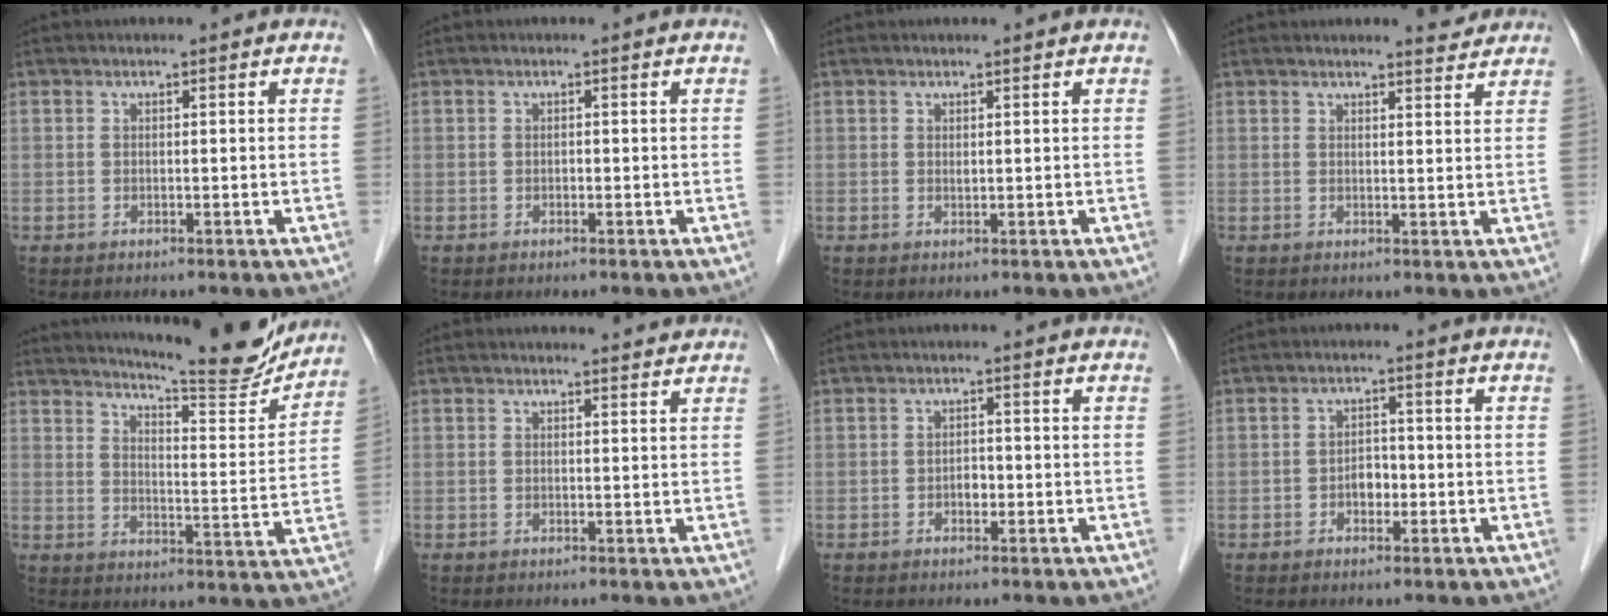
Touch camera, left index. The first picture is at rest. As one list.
[{"total": 0.0}, {"total": 0.7, "force": [0.5, 0.1, 0.4], "torque": [-0.011, -0.001, 0.009]}, {"total": 2.9, "force": [2.9, 0.3, 0.5], "torque": [-0.012, -0.006, 0.032]}, {"total": 16.4, "force": [15.5, 0.9, 5.4], "torque": [-0.085, -0.049, 0.203]}, {"total": 2.1, "force": [2.1, 0.0, 0.0], "torque": [-0.009, -0.005, 0.022]}, {"total": 1.5, "force": [-0.5, 1.0, 1.0], "torque": [-0.015, 0.004, -0.009]}, {"total": 2.6, "force": [-0.9, 1.7, 1.7], "torque": [-0.025, 0.007, -0.015]}]